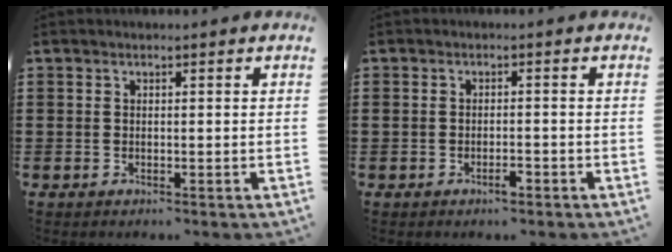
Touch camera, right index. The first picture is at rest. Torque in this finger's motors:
{"motor_torque": [-0.14, 0.06, 0.00, 0.00]}